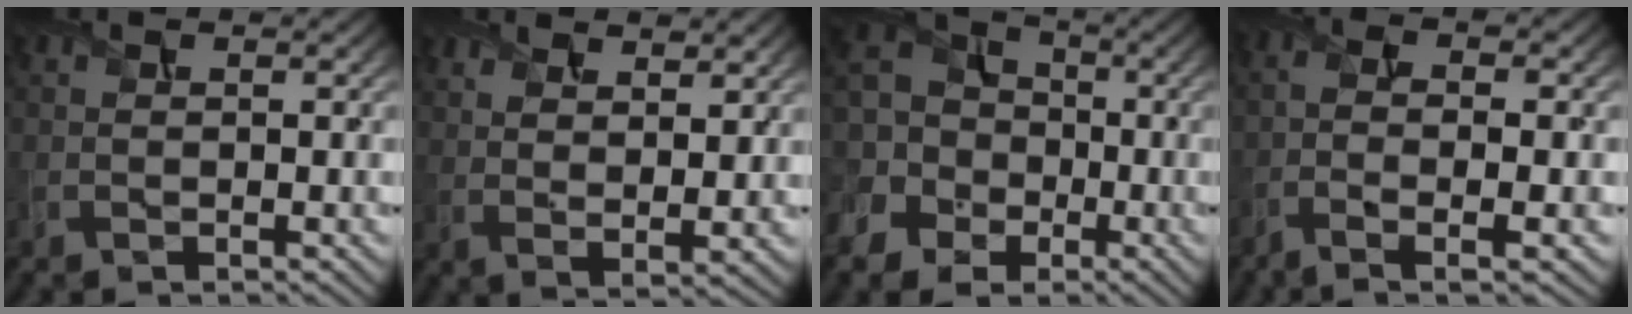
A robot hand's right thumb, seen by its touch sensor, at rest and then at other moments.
{"total": 6.2, "force": [4.3, 2.1, 4.0], "torque": [-0.068, -0.013, 0.072]}
{"total": 10.3, "force": [-2.0, 9.1, 4.5], "torque": [-0.148, 0.002, -0.067]}
{"total": 5.9, "force": [-2.3, 1.6, 5.2], "torque": [-0.097, -0.007, -0.044]}